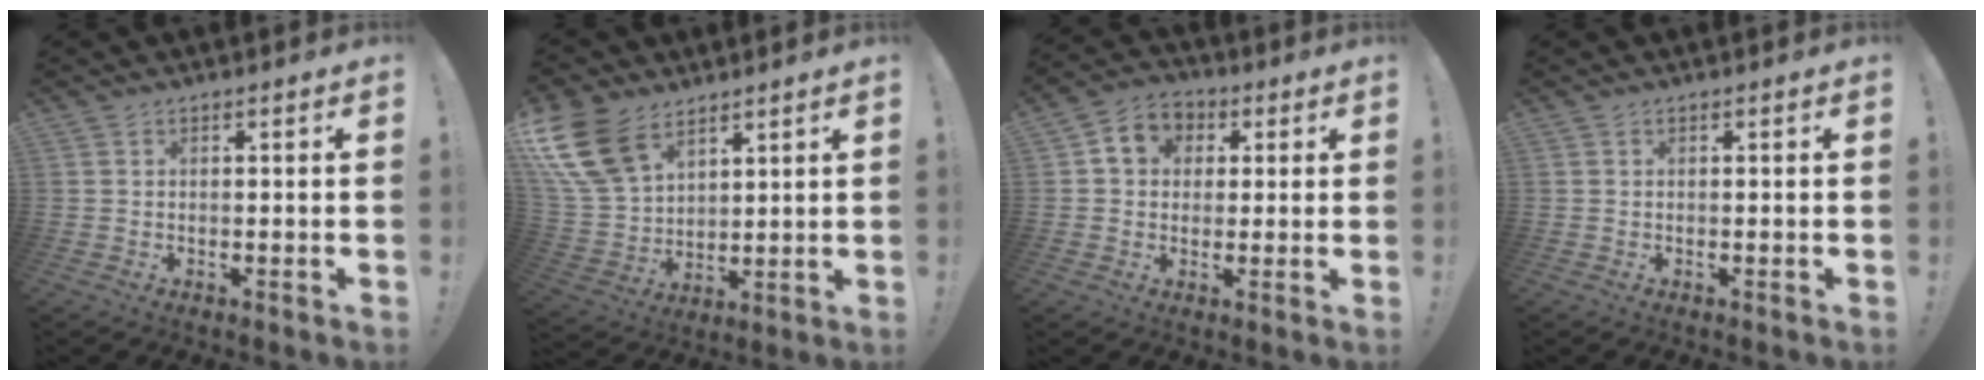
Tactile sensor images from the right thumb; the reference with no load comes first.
{"total": 16.9, "force": [9.8, 10.2, 9.2], "torque": [-0.189, -0.051, 0.190]}
{"total": 7.8, "force": [1.7, 6.9, 3.3], "torque": [-0.052, 0.008, 0.037]}
{"total": 0.0}